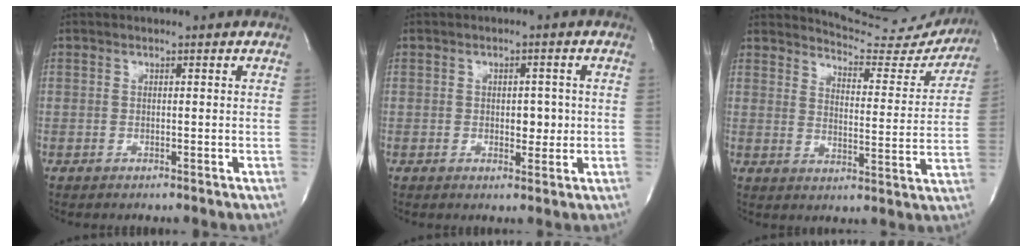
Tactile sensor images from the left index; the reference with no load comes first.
{"total": 2.8, "force": [-0.2, 1.6, 2.3], "torque": [-0.028, 0.000, 0.003]}
{"total": 13.9, "force": [13.8, 1.6, 0.8], "torque": [-0.002, -0.061, 0.161]}